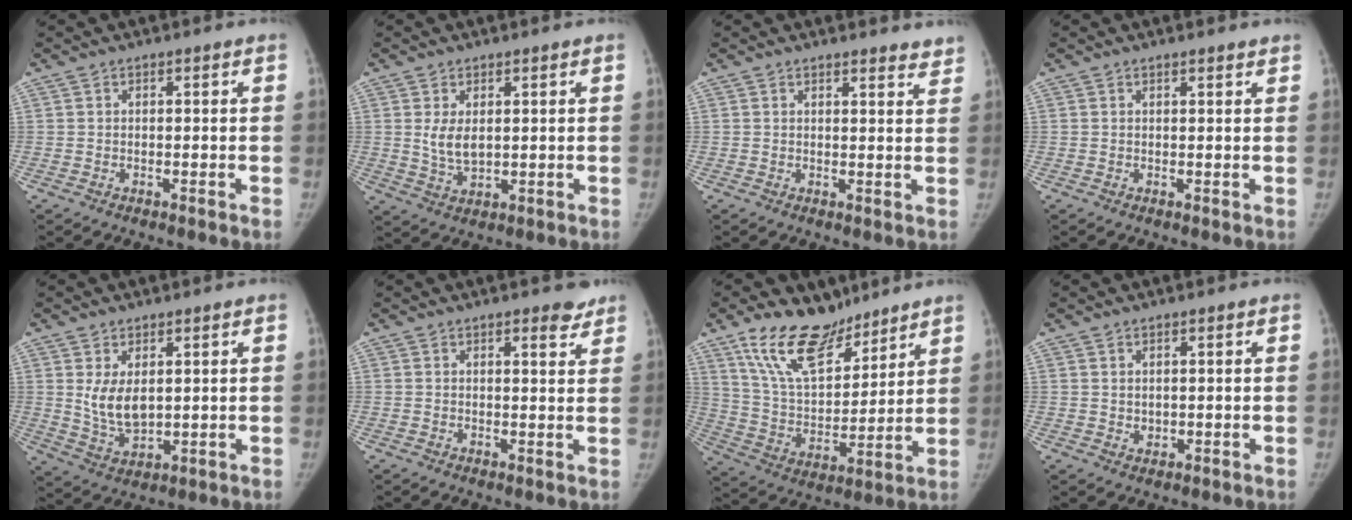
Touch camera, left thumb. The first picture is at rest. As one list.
[{"total": 4.5, "force": [1.0, 2.6, 3.5], "torque": [-0.059, -0.014, 0.028]}, {"total": 4.4, "force": [4.1, 1.0, 1.2], "torque": [0.002, -0.024, 0.039]}, {"total": 1.3, "force": [1.1, 0.2, 0.6], "torque": [-0.005, -0.004, 0.017]}, {"total": 6.9, "force": [1.6, 4.2, 5.3], "torque": [-0.085, -0.020, 0.045]}, {"total": 3.7, "force": [2.7, 1.1, 2.2], "torque": [-0.015, -0.017, 0.033]}, {"total": 17.0, "force": [12.5, 7.9, 8.3], "torque": [-0.113, -0.064, 0.236]}, {"total": 1.4, "force": [0.5, 1.1, 0.7], "torque": [-0.007, -0.008, 0.014]}]